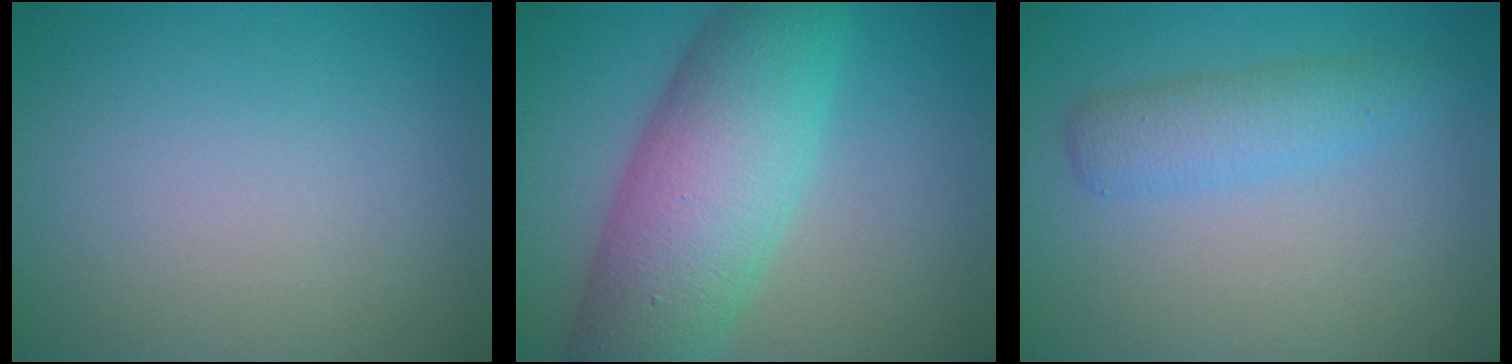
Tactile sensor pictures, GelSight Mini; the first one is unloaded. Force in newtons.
{"total": 10.2, "press": 10.2, "slide": 0.1}
{"total": 2.9, "press": 2.9, "slide": 0.1}